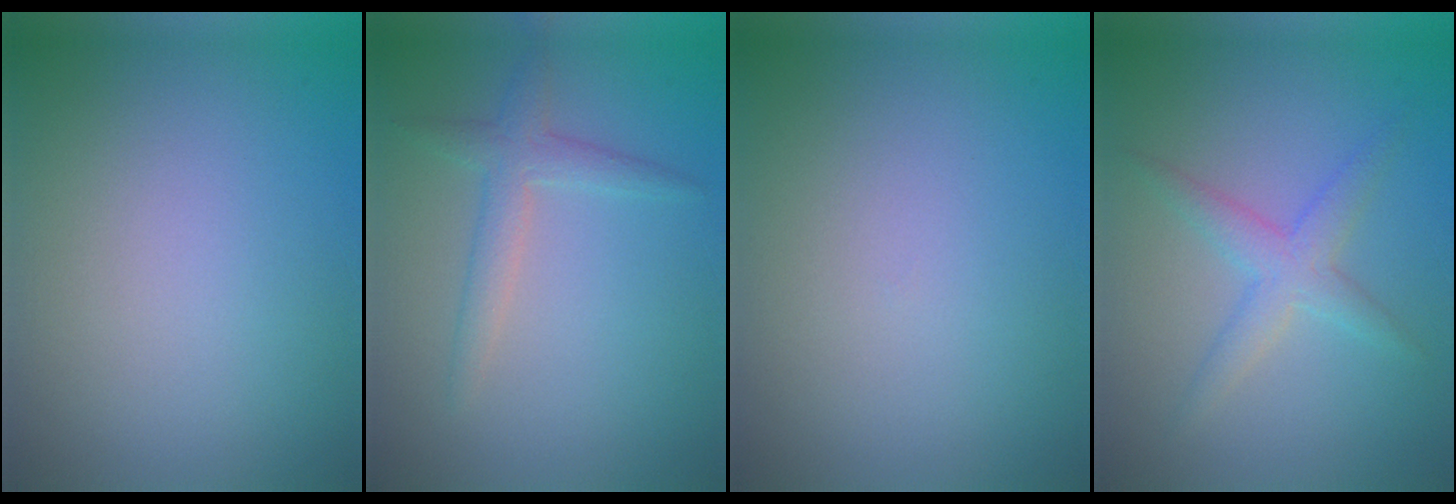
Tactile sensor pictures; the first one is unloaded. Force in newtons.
{"total": 2.4, "press": 2.4, "slide": 0.1}
{"total": 0.0}
{"total": 2.8, "press": 2.8, "slide": 0.1}